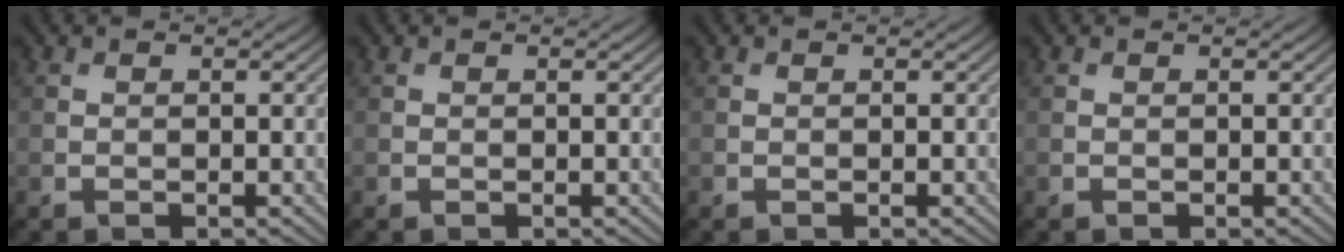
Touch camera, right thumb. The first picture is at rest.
{"total": 0.0}
{"total": 0.0}
{"total": 0.0}